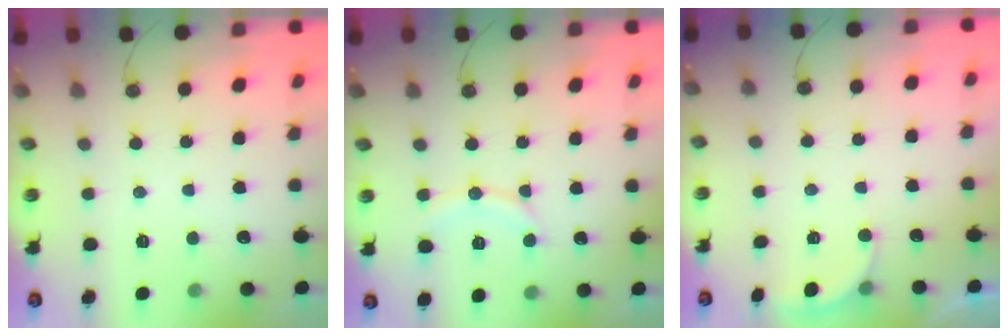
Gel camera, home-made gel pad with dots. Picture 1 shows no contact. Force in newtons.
{"total": 8.8, "press": 8.7, "slide": 0.8}
{"total": 2.1, "press": 2.0, "slide": 0.6}